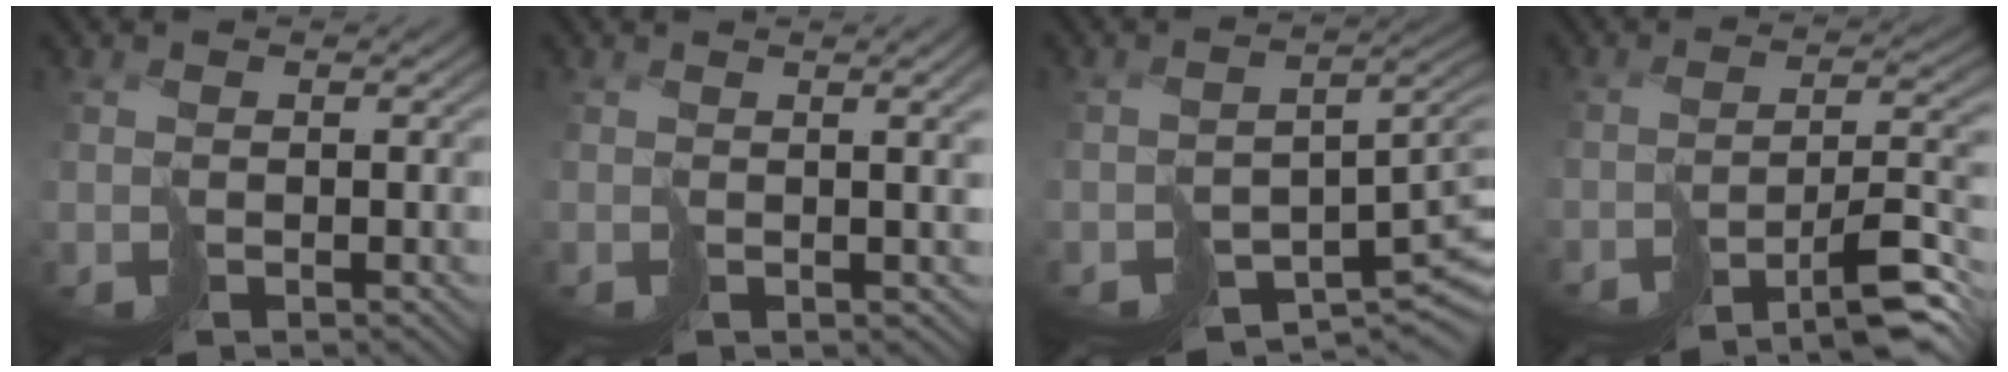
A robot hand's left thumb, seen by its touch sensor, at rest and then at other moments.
{"total": 4.2, "force": [1.1, 0.6, 4.0], "torque": [-0.037, 0.007, 0.028]}
{"total": 6.6, "force": [-2.5, 3.7, 4.9], "torque": [-0.065, -0.035, -0.014]}
{"total": 7.7, "force": [-6.0, 0.8, 4.7], "torque": [-0.060, 0.005, -0.105]}